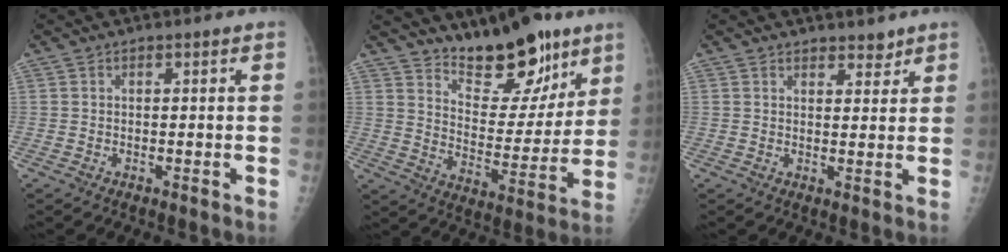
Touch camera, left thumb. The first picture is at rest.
{"total": 16.6, "force": [12.2, 6.7, 9.2], "torque": [-0.085, -0.088, 0.197]}
{"total": 2.8, "force": [2.4, 1.3, 0.8], "torque": [0.007, -0.016, 0.032]}